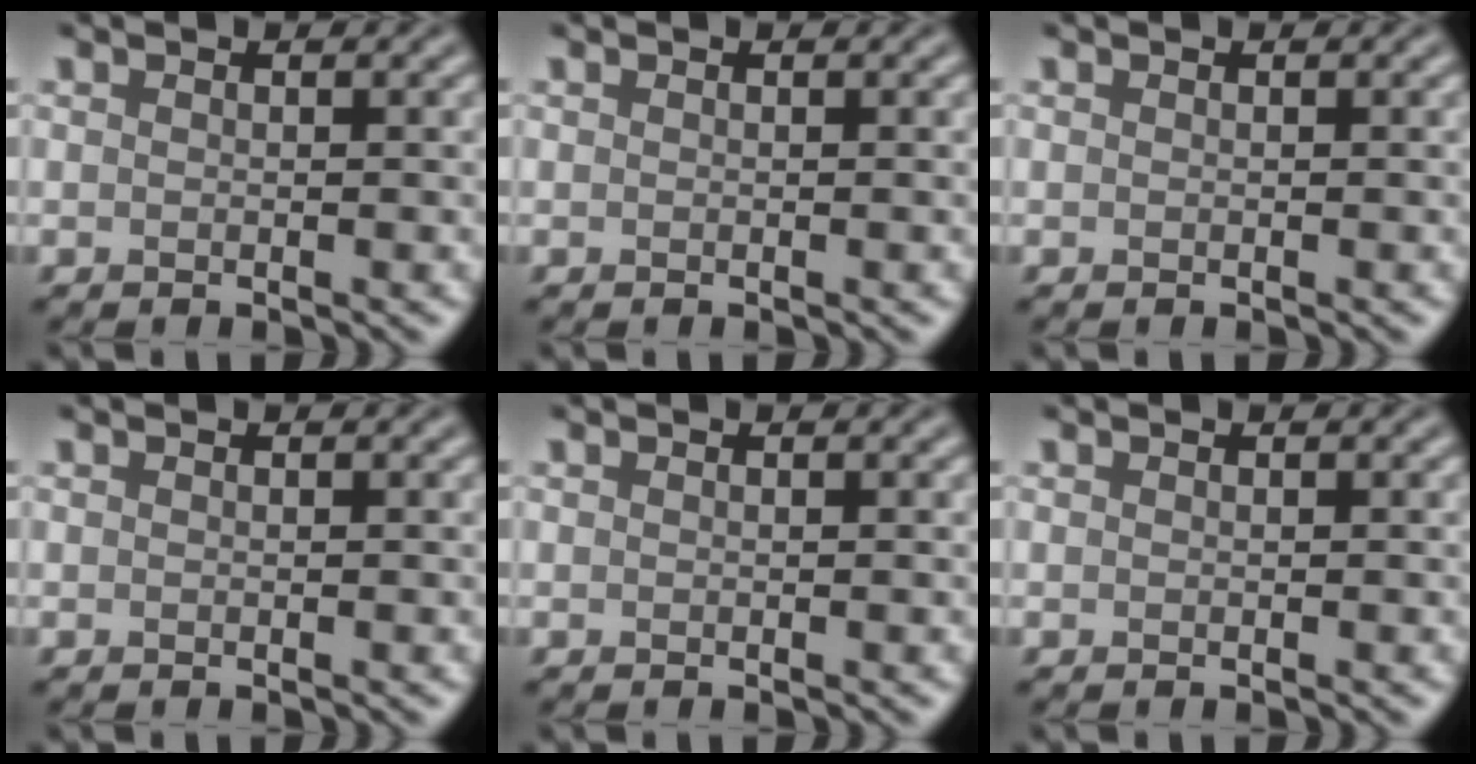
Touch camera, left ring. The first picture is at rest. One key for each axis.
{"total": 0.0}
{"total": 0.0}
{"total": 0.0}
{"total": 0.0}
{"total": 0.0}